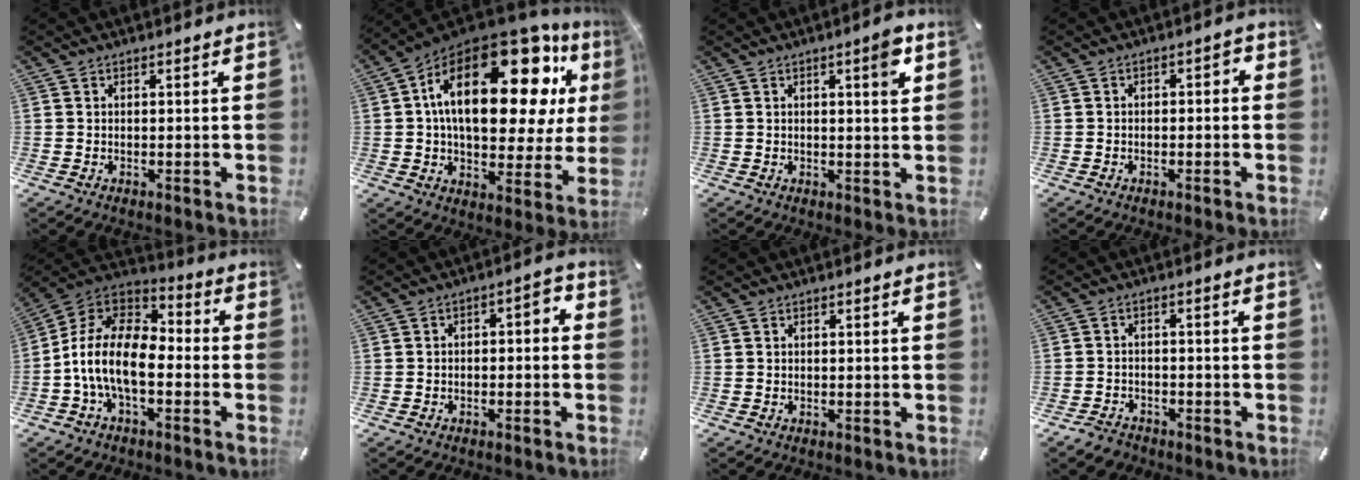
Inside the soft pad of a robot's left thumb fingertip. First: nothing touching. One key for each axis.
{"total": 28.2, "fx": 9.5, "fy": 13.4, "fz": 22.9, "tx": -0.379, "ty": -0.061, "tz": 0.154}
{"total": 4.9, "fx": 1.9, "fy": 1.0, "fz": 4.4, "tx": -0.055, "ty": -0.009, "tz": 0.024}
{"total": 2.2, "fx": -1.6, "fy": 1.0, "fz": 1.0, "tx": -0.019, "ty": 0.012, "tz": -0.033}
{"total": 13.9, "fx": -5.2, "fy": 7.3, "fz": 10.6, "tx": -0.233, "ty": 0.006, "tz": -0.101}
{"total": 3.2, "fx": -2.3, "fy": 1.6, "fz": 1.7, "tx": -0.027, "ty": 0.019, "tz": -0.045}
{"total": 0.0}
{"total": 3.2, "fx": -2.6, "fy": 1.8, "fz": 0.6, "tx": -0.017, "ty": 0.015, "tz": -0.054}